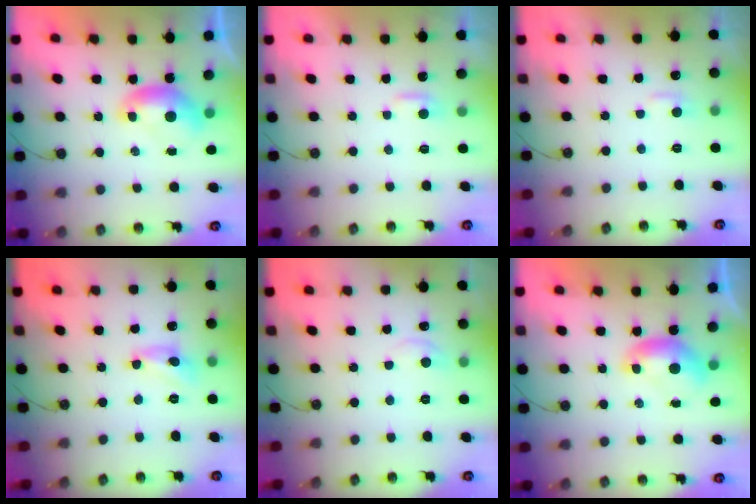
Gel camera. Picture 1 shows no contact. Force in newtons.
{"total": 2.2, "press": 2.1, "slide": 0.4}
{"total": 2.5, "press": 2.5, "slide": 0.5}
{"total": 3.8, "press": 3.8, "slide": 0.3}
{"total": 0.6, "press": 0.1, "slide": 0.6}
{"total": 0.0}